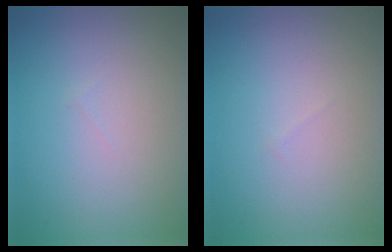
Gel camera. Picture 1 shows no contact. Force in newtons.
{"total": 0.0}